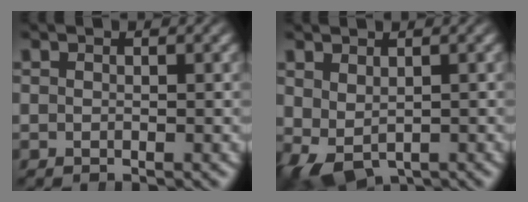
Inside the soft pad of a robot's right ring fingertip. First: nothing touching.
{"total": 5.1, "force": [-2.4, 3.8, 2.3], "torque": [-0.075, -0.037, -0.015]}